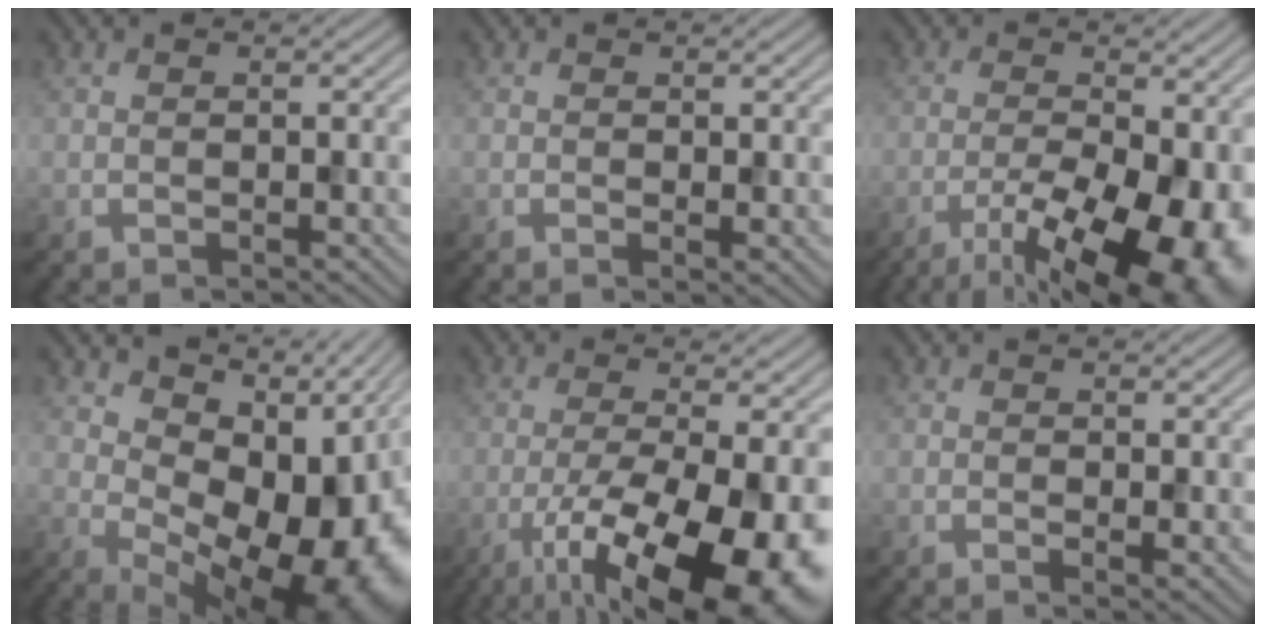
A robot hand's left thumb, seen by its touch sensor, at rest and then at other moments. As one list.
[{"total": 0.6, "force": [0.4, 0.2, 0.5], "torque": [-0.006, -0.005, 0.007]}, {"total": 13.6, "force": [-6.4, 4.6, 11.0], "torque": [-0.170, -0.015, -0.097]}, {"total": 14.9, "force": [2.4, 9.1, 11.6], "torque": [-0.149, -0.014, 0.068]}, {"total": 15.4, "force": [-6.4, 4.7, 13.2], "torque": [-0.215, -0.016, -0.094]}, {"total": 0.9, "force": [0.4, 0.3, 0.7], "torque": [-0.011, -0.007, 0.009]}]